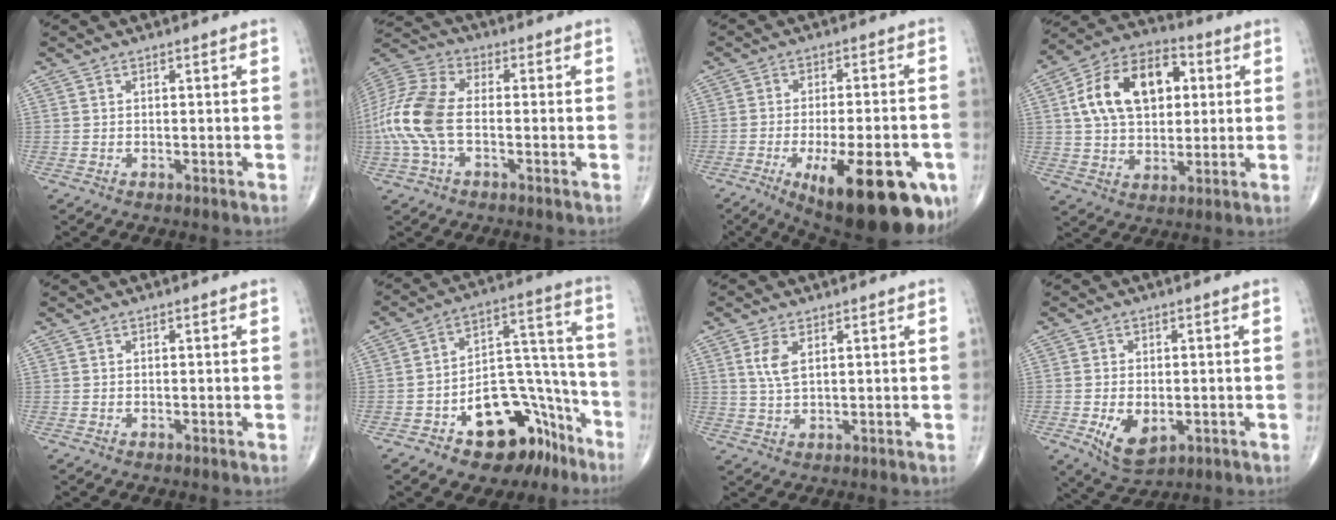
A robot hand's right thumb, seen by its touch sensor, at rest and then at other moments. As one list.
[{"total": 14.2, "force": [-1.9, 7.8, 11.8], "torque": [-0.279, 0.027, -0.040]}, {"total": 22.9, "force": [-9.8, 8.0, 19.1], "torque": [-0.214, 0.008, -0.126]}, {"total": 17.8, "force": [3.9, 11.5, 12.9], "torque": [-0.198, 0.015, 0.064]}, {"total": 0.0}, {"total": 18.9, "force": [-10.1, 10.6, 12.0], "torque": [-0.112, 0.109, -0.142]}, {"total": 4.3, "force": [1.6, 1.9, 3.5], "torque": [-0.073, -0.003, 0.037]}, {"total": 7.4, "force": [-1.9, 4.3, 5.7], "torque": [-0.092, -0.008, -0.021]}]